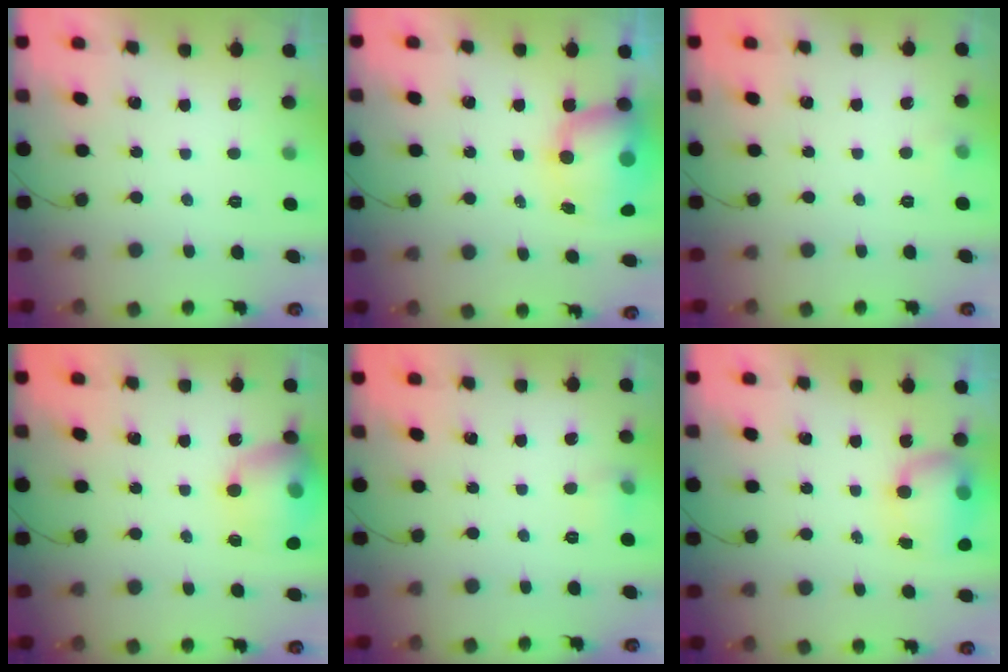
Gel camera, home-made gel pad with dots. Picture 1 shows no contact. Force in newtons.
{"total": 8.9, "press": 8.7, "slide": 1.7}
{"total": 3.8, "press": 3.6, "slide": 1.3}
{"total": 16.2, "press": 16.1, "slide": 2.0}
{"total": 5.9, "press": 5.8, "slide": 1.3}
{"total": 11.7, "press": 8.7, "slide": 7.8}